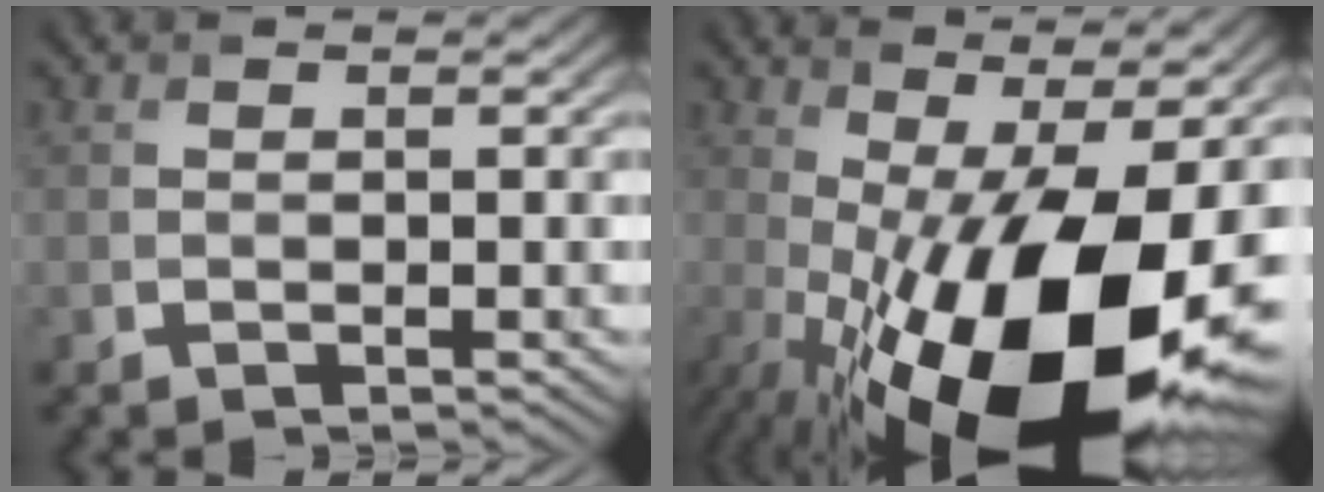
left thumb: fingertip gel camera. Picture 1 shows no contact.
{"total": 21.7, "force": [-4.8, 8.4, 19.4], "torque": [-0.307, -0.008, -0.075]}